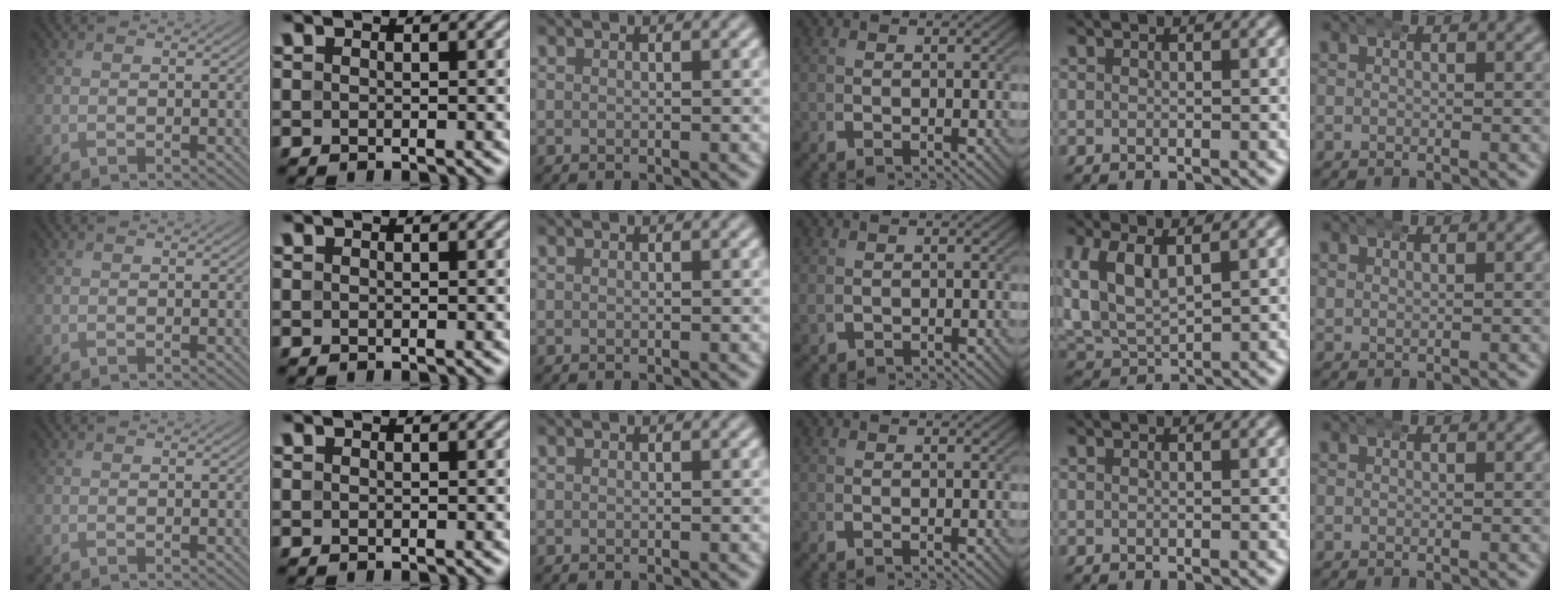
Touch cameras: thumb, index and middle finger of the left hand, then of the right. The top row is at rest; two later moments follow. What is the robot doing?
{"motion": "wrap", "object": "aluminum foil"}